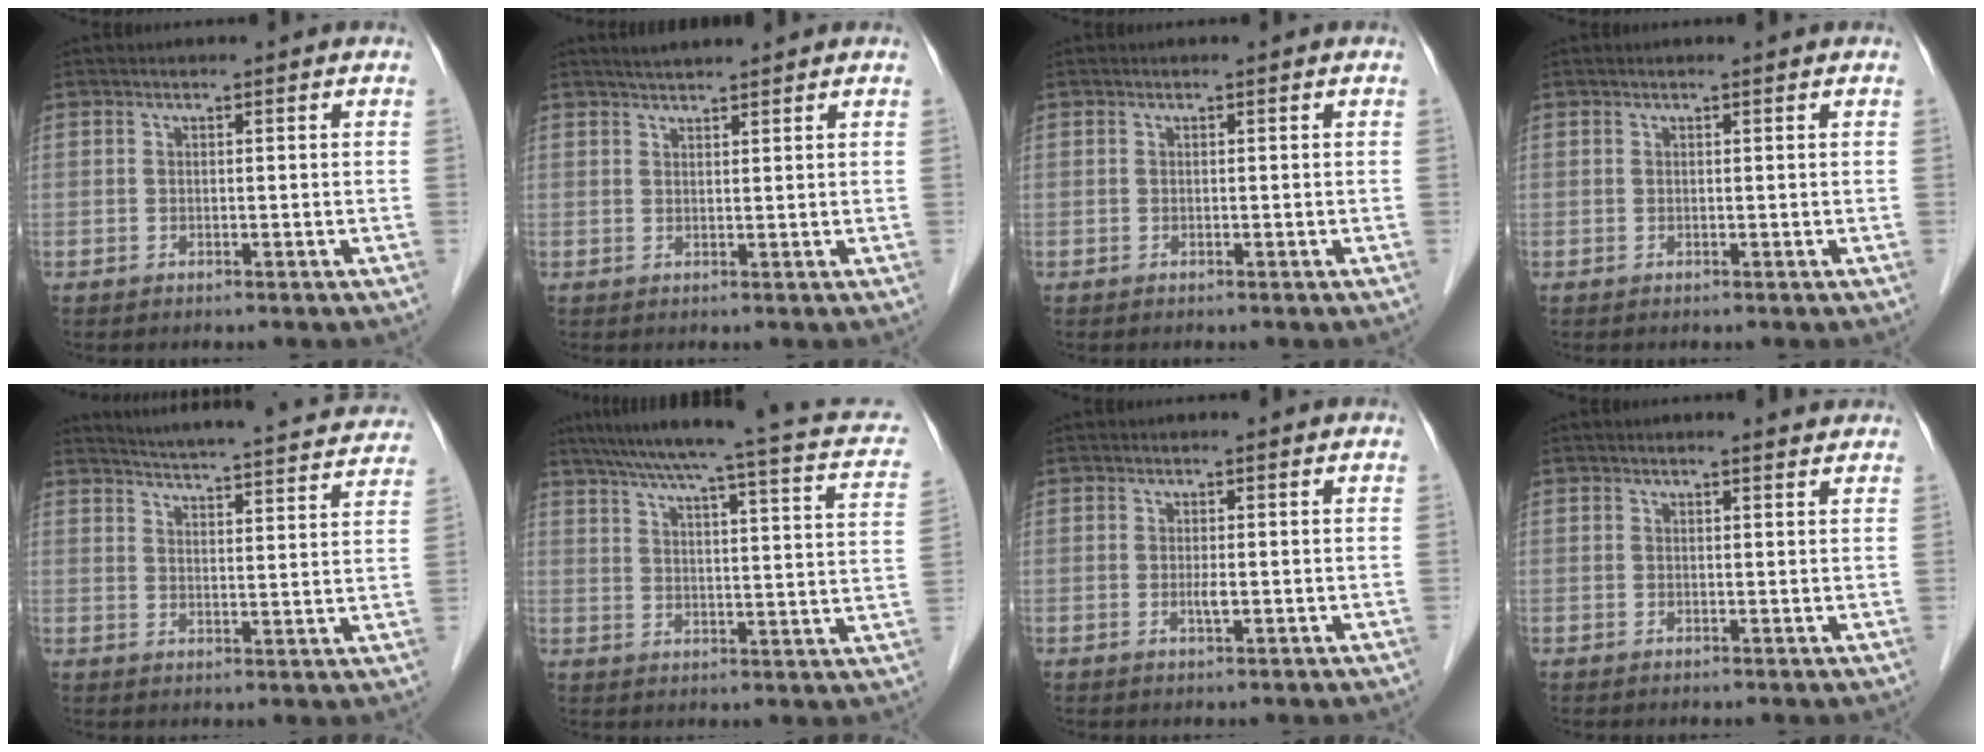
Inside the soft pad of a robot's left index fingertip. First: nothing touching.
{"total": 2.7, "force": [2.6, 0.0, 1.0], "torque": [-0.016, 0.016, 0.045]}
{"total": 0.0}
{"total": 0.0}
{"total": 23.1, "force": [21.8, 2.4, 7.0], "torque": [-0.106, -0.034, 0.264]}
{"total": 21.4, "force": [16.5, 2.6, 13.4], "torque": [-0.200, 0.009, 0.194]}
{"total": 1.2, "force": [-0.3, 0.1, 1.1], "torque": [-0.022, -0.006, -0.005]}
{"total": 1.9, "force": [1.8, 0.2, 0.5], "torque": [-0.013, 0.002, 0.018]}